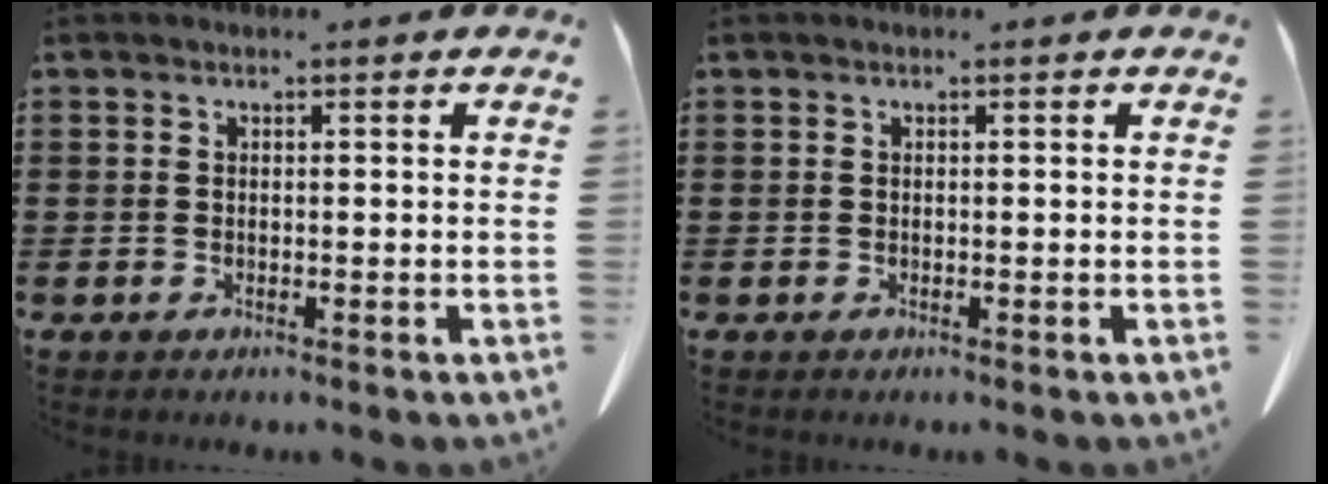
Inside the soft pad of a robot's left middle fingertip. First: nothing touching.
{"total": 0.0}